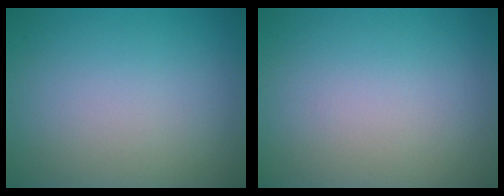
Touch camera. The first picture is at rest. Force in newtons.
{"total": 0.0}